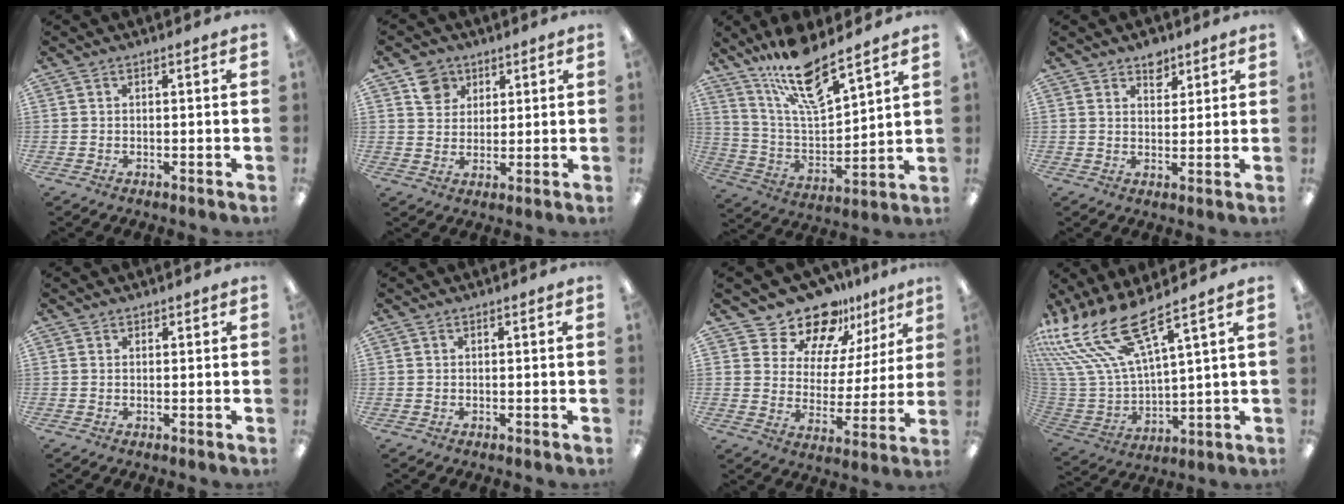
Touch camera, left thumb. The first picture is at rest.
{"total": 5.8, "force": [3.3, 4.7, 0.9], "torque": [-0.014, -0.001, 0.058]}
{"total": 15.8, "force": [12.3, 3.9, 9.1], "torque": [-0.177, -0.068, 0.213]}
{"total": 4.7, "force": [3.6, 2.7, 1.3], "torque": [0.006, -0.022, 0.060]}
{"total": 0.6, "force": [0.5, 0.3, 0.0], "torque": [0.000, 0.001, 0.010]}
{"total": 0.0}
{"total": 14.5, "force": [13.0, 6.1, 2.5], "torque": [-0.054, -0.115, 0.238]}
{"total": 19.5, "force": [13.0, 6.2, 13.1], "torque": [-0.286, -0.089, 0.227]}